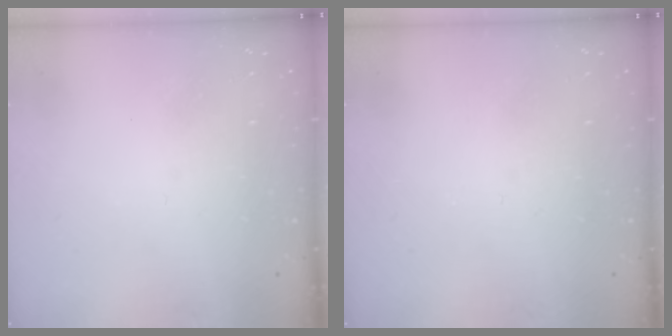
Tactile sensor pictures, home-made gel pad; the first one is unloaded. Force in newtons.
{"total": 0.0}